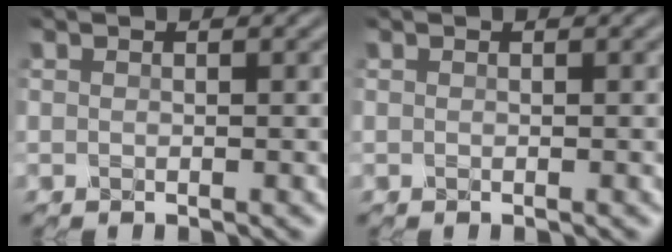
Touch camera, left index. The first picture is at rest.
{"total": 0.0}